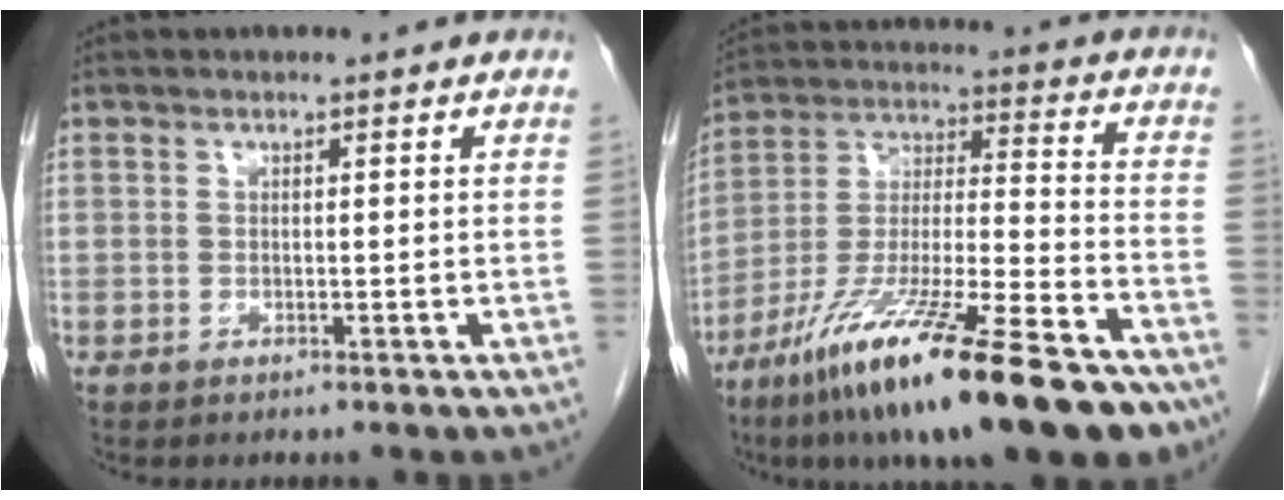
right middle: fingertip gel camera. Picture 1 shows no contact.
{"total": 26.4, "force": [-17.4, 3.8, 19.5], "torque": [-0.285, -0.030, -0.296]}